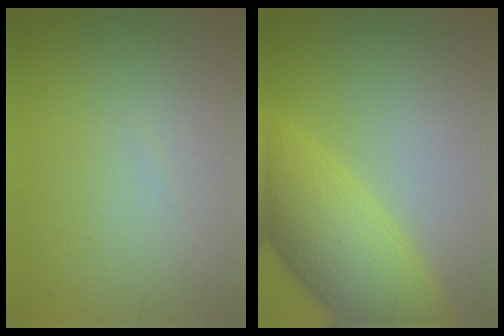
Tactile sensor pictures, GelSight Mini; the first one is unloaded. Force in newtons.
{"total": 8.8, "press": 8.8, "slide": 0.3}